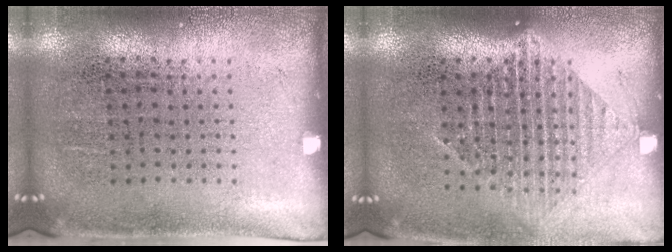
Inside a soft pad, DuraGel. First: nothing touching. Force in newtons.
{"total": 1.4, "press": 1.3, "slide": 0.6}